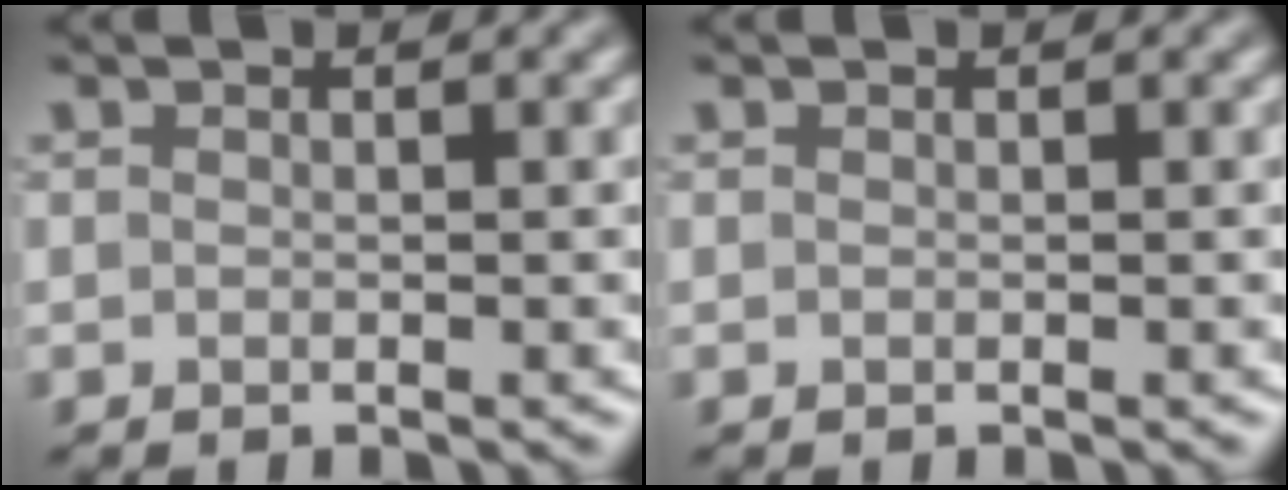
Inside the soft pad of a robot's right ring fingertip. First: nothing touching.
{"total": 0.0}